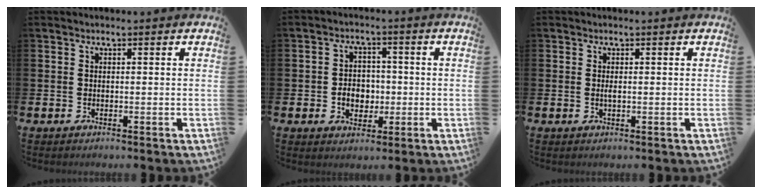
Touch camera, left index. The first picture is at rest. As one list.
[{"total": 4.1, "force": [-0.7, 3.4, 2.1], "torque": [-0.034, 0.003, -0.021]}, {"total": 0.7, "force": [0.1, 0.2, 0.6], "torque": [-0.021, 0.003, 0.003]}]